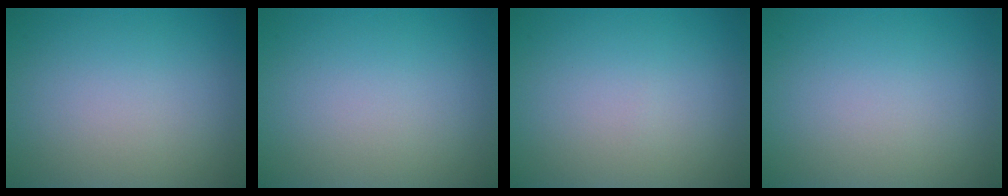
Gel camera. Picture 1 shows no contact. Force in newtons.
{"total": 0.0}
{"total": 0.0}
{"total": 0.0}